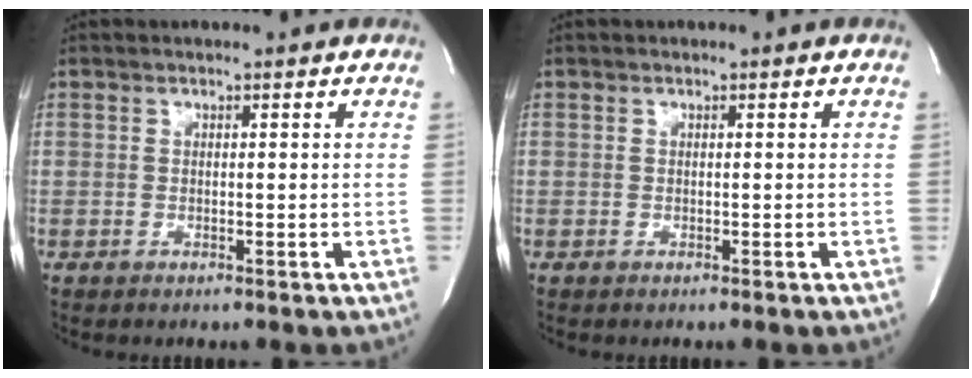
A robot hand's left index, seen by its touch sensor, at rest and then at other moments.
{"total": 0.0}